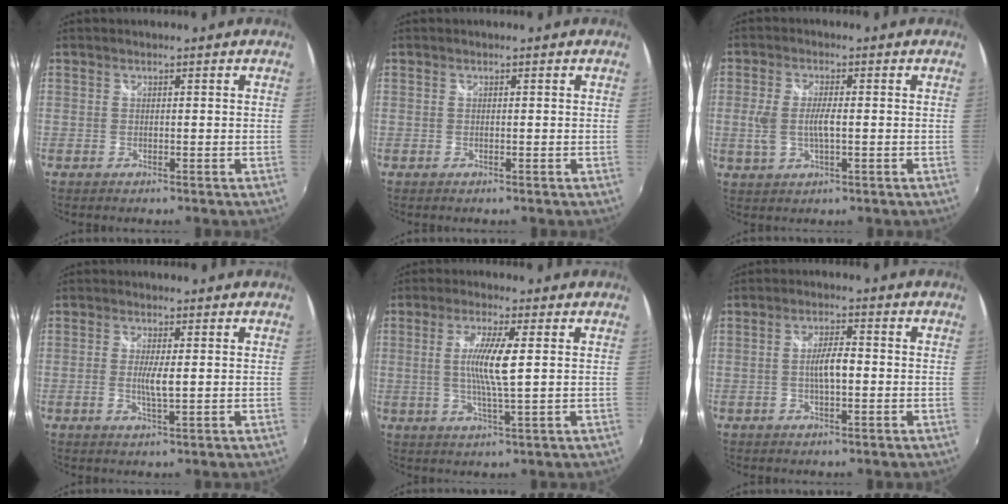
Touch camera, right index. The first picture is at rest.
{"total": 0.0}
{"total": 6.0, "force": [-0.5, 2.4, 5.5], "torque": [-0.112, -0.004, -0.009]}
{"total": 3.7, "force": [-0.1, 0.8, 3.6], "torque": [-0.071, -0.005, -0.004]}
{"total": 7.6, "force": [0.8, 0.2, 7.6], "torque": [-0.144, -0.007, 0.014]}
{"total": 4.7, "force": [-0.6, 1.3, 4.5], "torque": [-0.082, 0.004, -0.009]}